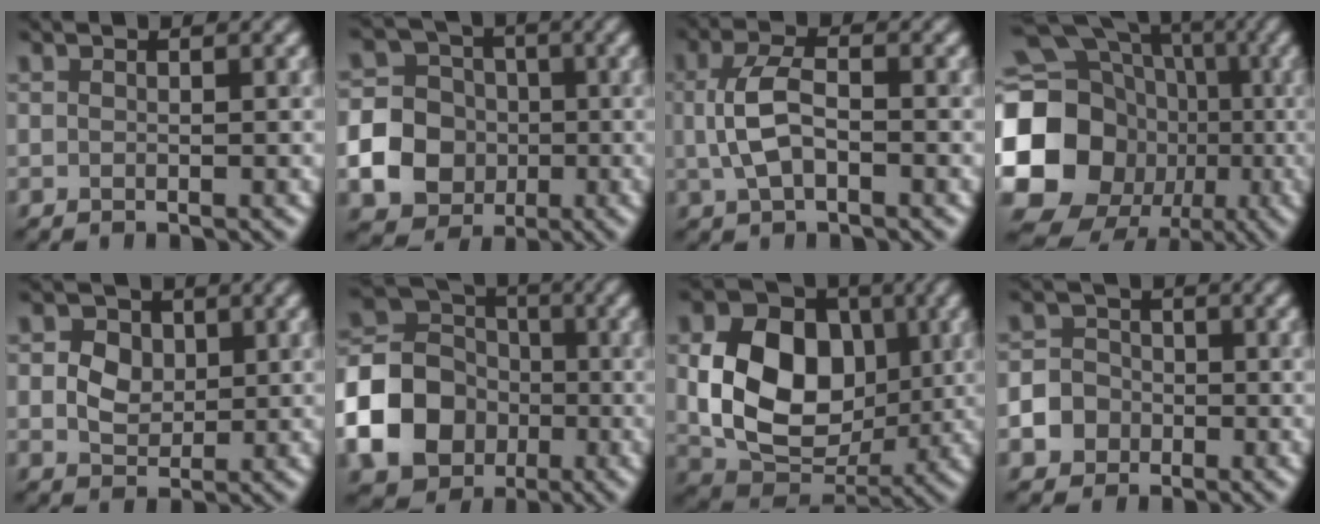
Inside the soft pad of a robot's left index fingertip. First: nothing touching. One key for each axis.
{"total": 10.3, "fx": -2.8, "fy": 9.5, "fz": 2.8, "tx": -0.066, "ty": -0.019, "tz": -0.063}
{"total": 3.6, "fx": -0.2, "fy": 2.0, "fz": 3.0, "tx": -0.070, "ty": 0.003, "tz": -0.004}
{"total": 22.5, "fx": -3.1, "fy": 20.5, "fz": 8.7, "tx": -0.196, "ty": -0.011, "tz": -0.101}
{"total": 2.5, "fx": 0.2, "fy": 2.2, "fz": 1.1, "tx": -0.022, "ty": -0.001, "tz": 0.004}
{"total": 9.3, "fx": -3.0, "fy": 7.9, "fz": 4.0, "tx": -0.081, "ty": 0.005, "tz": -0.069}
{"total": 9.8, "fx": 0.5, "fy": 7.5, "fz": 6.3, "tx": -0.122, "ty": -0.006, "tz": 0.015}
{"total": 4.5, "fx": -2.4, "fy": 3.8, "fz": 0.6, "tx": 0.009, "ty": -0.008, "tz": -0.052}